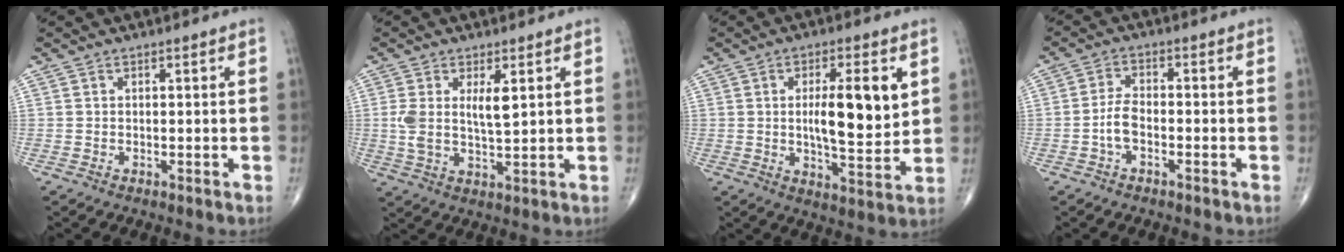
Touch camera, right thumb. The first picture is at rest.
{"total": 6.4, "force": [1.8, 2.3, 5.7], "torque": [-0.111, -0.015, 0.038]}
{"total": 12.5, "force": [2.6, 4.0, 11.6], "torque": [-0.168, -0.021, 0.044]}
{"total": 4.0, "force": [-1.5, 1.9, 3.2], "torque": [-0.066, 0.019, -0.034]}